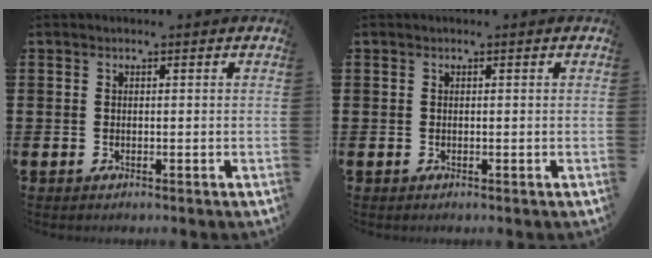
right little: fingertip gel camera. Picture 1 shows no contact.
{"total": 0.0}